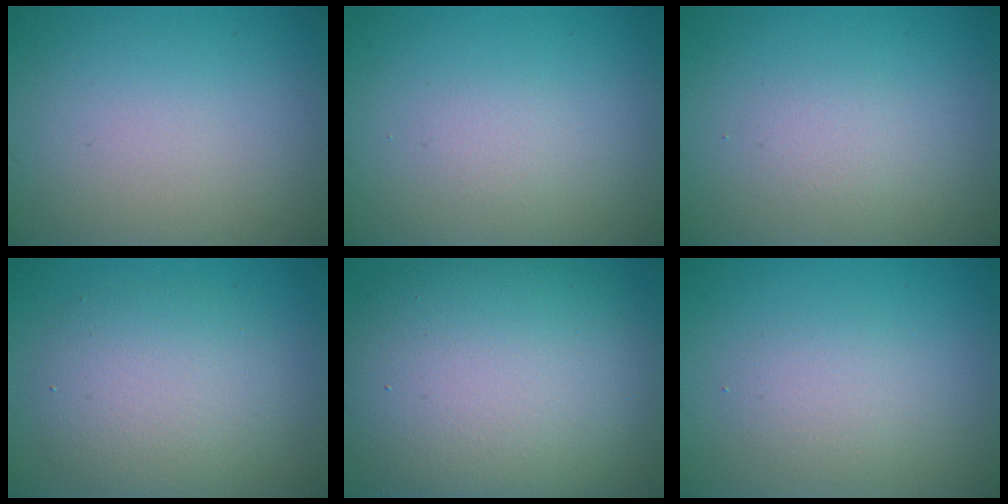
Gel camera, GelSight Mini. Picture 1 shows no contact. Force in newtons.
{"total": 1.0, "press": 1.0, "slide": 0.0}
{"total": 1.3, "press": 1.3, "slide": 0.1}
{"total": 5.0, "press": 5.0, "slide": 0.3}
{"total": 14.1, "press": 14.1, "slide": 0.6}
{"total": 1.9, "press": 1.9, "slide": 0.0}